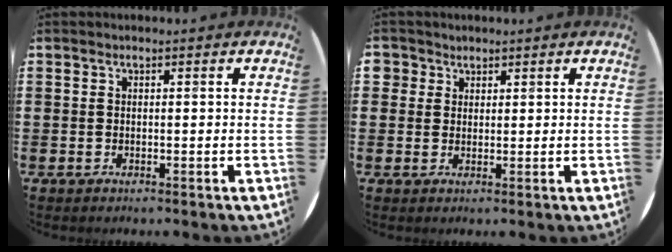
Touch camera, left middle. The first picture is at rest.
{"total": 2.0, "force": [1.4, 1.4, 0.0], "torque": [0.012, 0.000, 0.023]}